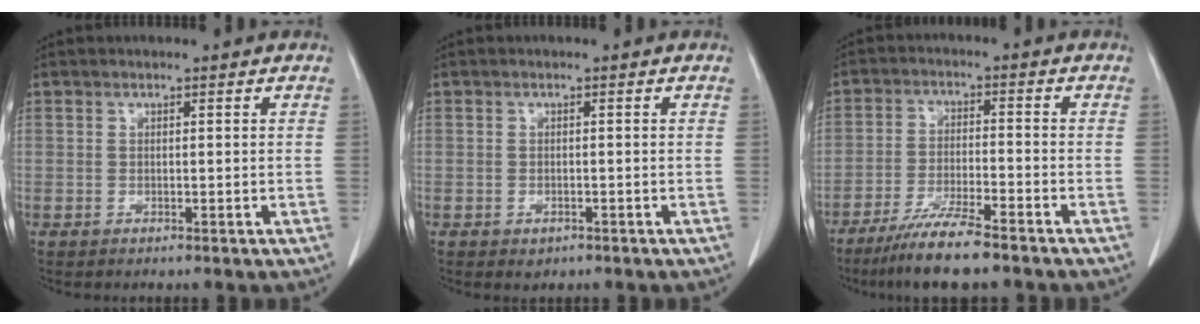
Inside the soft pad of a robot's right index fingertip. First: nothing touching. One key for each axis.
{"total": 1.2, "fx": -0.6, "fy": 0.9, "fz": 0.6, "tx": -0.009, "ty": 0.000, "tz": 0.000}
{"total": 8.8, "fx": -7.0, "fy": 0.3, "fz": 5.4, "tx": -0.096, "ty": -0.025, "tz": -0.122}